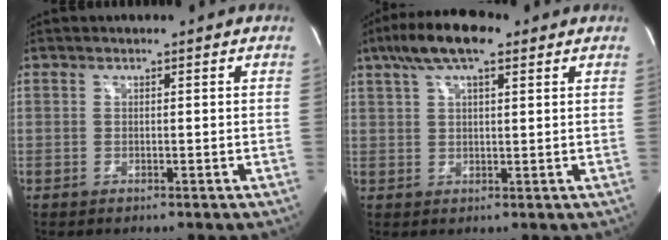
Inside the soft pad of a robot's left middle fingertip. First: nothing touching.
{"total": 8.8, "force": [5.5, 2.4, 6.4], "torque": [-0.127, 0.026, 0.093]}